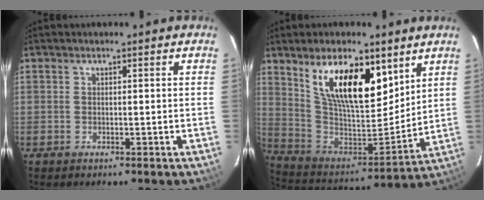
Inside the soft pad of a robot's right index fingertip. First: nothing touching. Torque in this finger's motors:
{"motor_torque": [0.71, 0.61, 1.03, 0.21]}